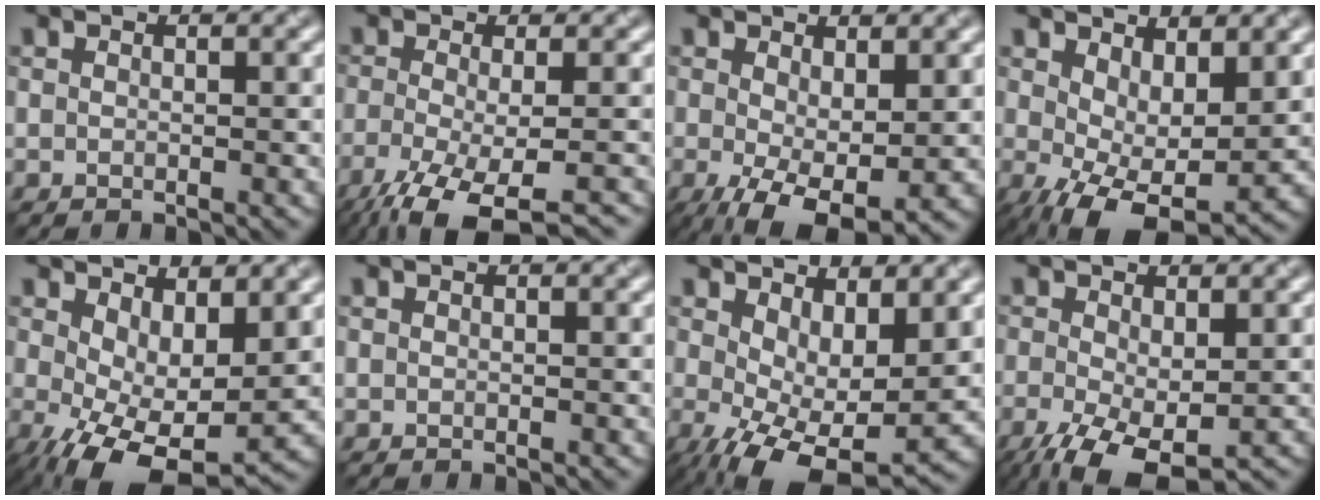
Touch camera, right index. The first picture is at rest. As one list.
[{"total": 8.7, "force": [-5.5, 2.5, 6.3], "torque": [-0.114, -0.027, -0.092]}, {"total": 6.8, "force": [-1.5, 3.1, 5.9], "torque": [-0.121, -0.023, -0.014]}, {"total": 7.5, "force": [-0.2, 3.4, 6.6], "torque": [-0.118, -0.015, 0.004]}, {"total": 8.9, "force": [-1.4, 4.1, 7.8], "torque": [-0.139, -0.017, -0.015]}, {"total": 0.0}, {"total": 9.0, "force": [-0.8, 4.1, 8.0], "torque": [-0.138, -0.020, -0.004]}, {"total": 6.9, "force": [-2.8, 3.0, 5.6], "torque": [-0.127, -0.019, -0.045]}]